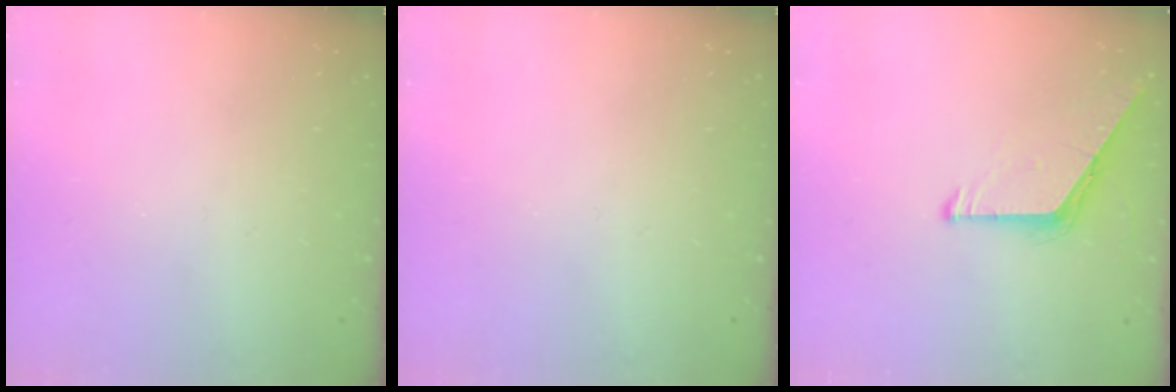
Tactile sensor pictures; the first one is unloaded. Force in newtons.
{"total": 0.0}
{"total": 6.5, "press": 6.4, "slide": 0.5}